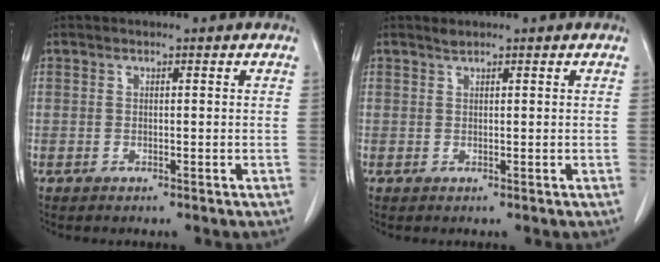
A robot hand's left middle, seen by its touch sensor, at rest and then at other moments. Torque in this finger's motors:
{"motor_torque": [0.06, -0.05, -0.04, 0.01]}